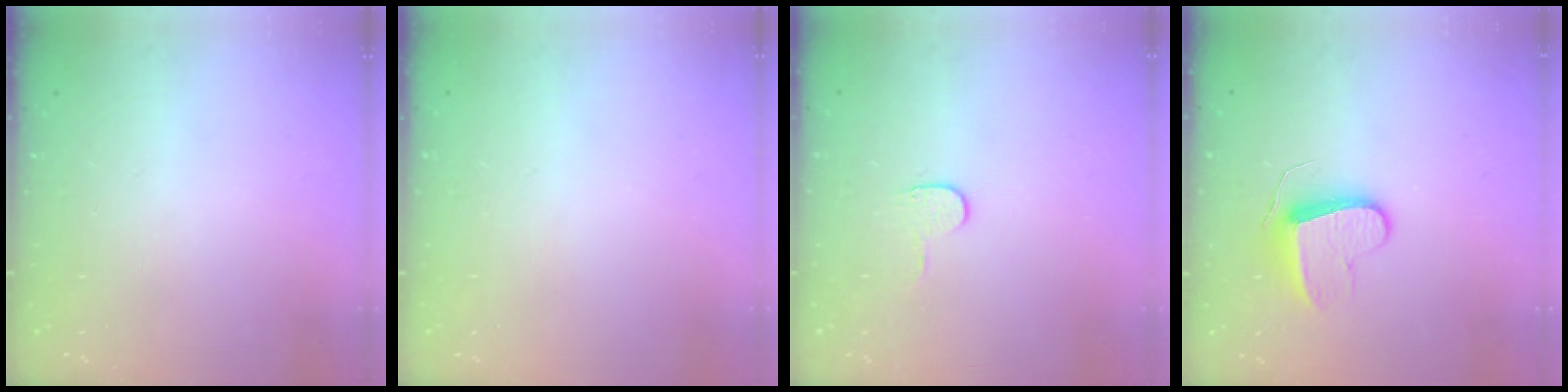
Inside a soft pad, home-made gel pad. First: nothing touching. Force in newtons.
{"total": 0.6, "press": 0.6, "slide": 0.2}
{"total": 3.6, "press": 3.6, "slide": 0.4}
{"total": 9.3, "press": 9.3, "slide": 0.5}